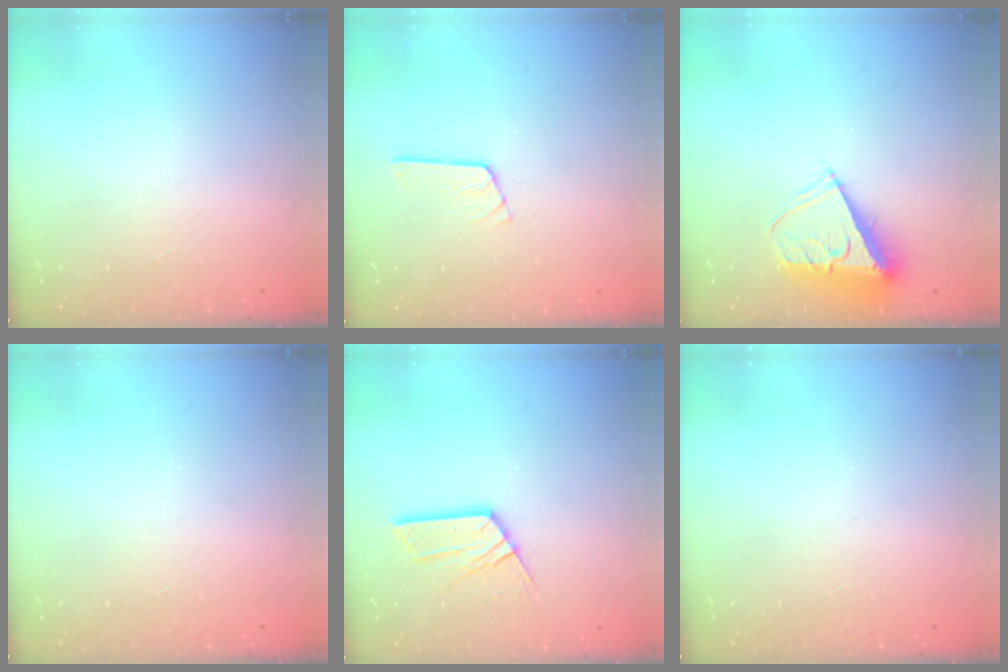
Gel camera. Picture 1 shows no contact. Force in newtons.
{"total": 3.1, "press": 3.1, "slide": 0.3}
{"total": 8.6, "press": 8.6, "slide": 0.6}
{"total": 0.0}
{"total": 10.2, "press": 10.1, "slide": 0.9}
{"total": 0.0}